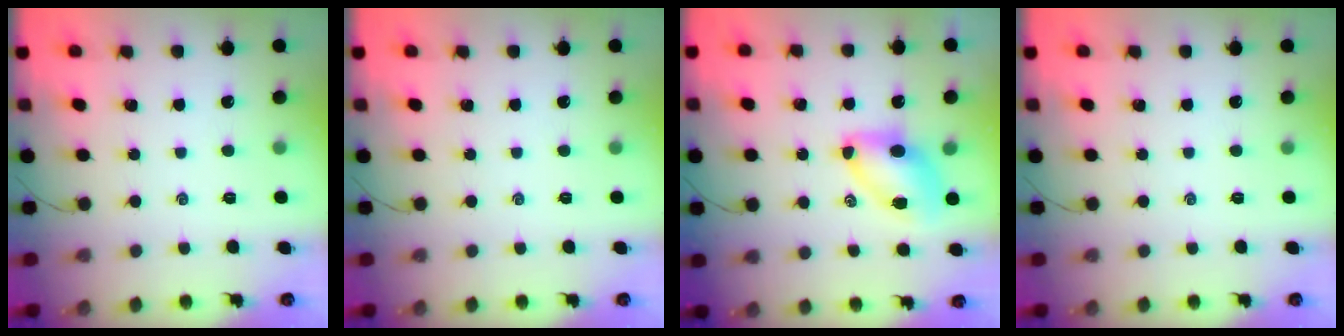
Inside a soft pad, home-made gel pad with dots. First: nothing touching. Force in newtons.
{"total": 0.0}
{"total": 8.4, "press": 8.3, "slide": 1.2}
{"total": 0.0}